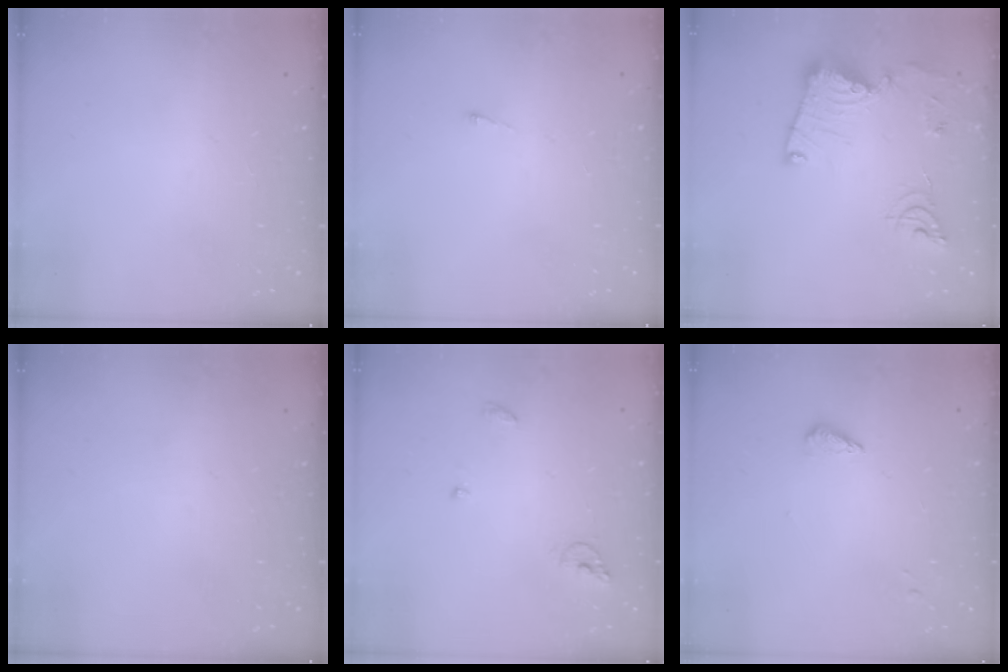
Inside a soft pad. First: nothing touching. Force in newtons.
{"total": 2.7, "press": 2.7, "slide": 0.4}
{"total": 18.4, "press": 18.3, "slide": 1.9}
{"total": 0.0}
{"total": 5.7, "press": 5.7, "slide": 0.5}
{"total": 3.4, "press": 3.4, "slide": 0.5}